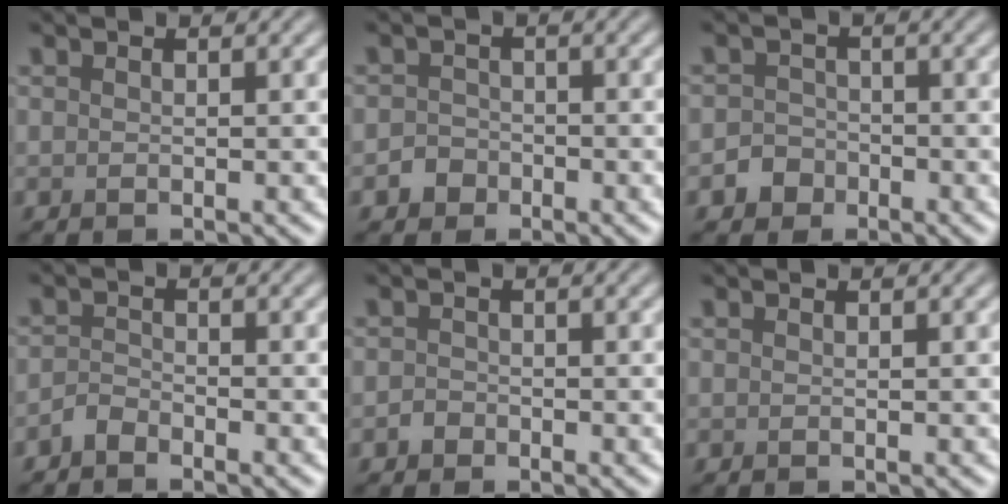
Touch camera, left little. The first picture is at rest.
{"total": 1.8, "force": [-1.0, 1.4, 0.3], "torque": [0.003, 0.003, -0.020]}
{"total": 2.1, "force": [-1.1, 1.7, 0.4], "torque": [0.006, 0.004, -0.024]}
{"total": 1.4, "force": [-1.2, 0.5, 0.4], "torque": [-0.006, 0.005, -0.028]}
{"total": 1.1, "force": [-0.7, 0.8, 0.2], "torque": [0.000, 0.001, -0.014]}
{"total": 0.0}